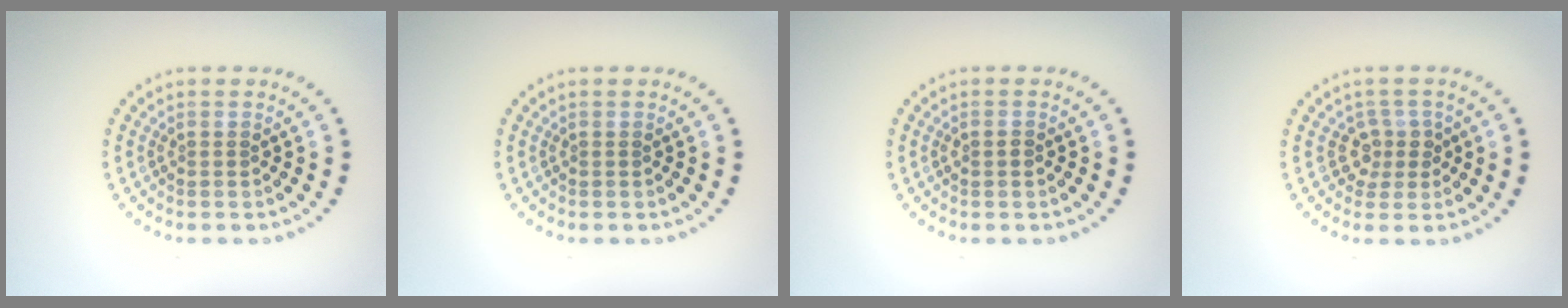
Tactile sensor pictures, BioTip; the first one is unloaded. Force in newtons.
{"total": 0.0}
{"total": 0.9, "press": 0.9, "slide": 0.1}
{"total": 2.1, "press": 1.6, "slide": 1.3}